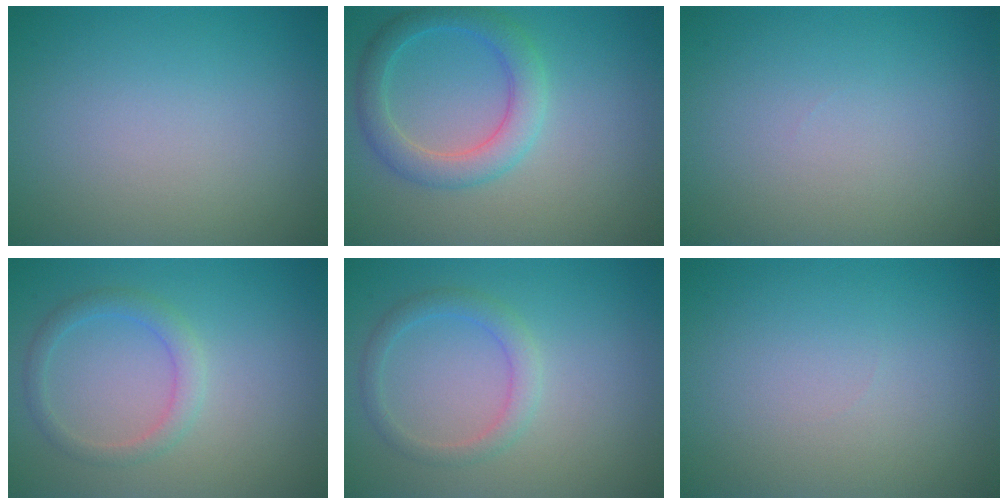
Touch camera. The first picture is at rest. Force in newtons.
{"total": 3.7, "press": 3.6, "slide": 0.3}
{"total": 0.0}
{"total": 2.1, "press": 2.1, "slide": 0.2}
{"total": 2.1, "press": 2.1, "slide": 0.2}
{"total": 0.0}